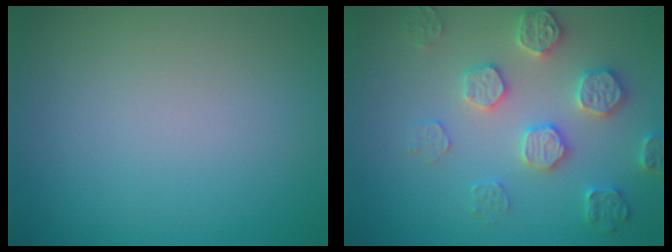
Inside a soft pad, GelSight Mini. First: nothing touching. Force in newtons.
{"total": 4.4, "press": 4.3, "slide": 0.9}